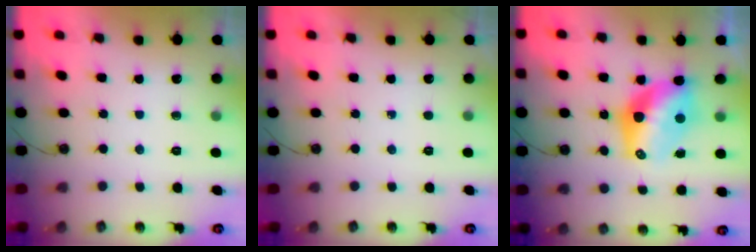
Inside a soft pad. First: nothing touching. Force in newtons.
{"total": 0.0}
{"total": 11.9, "press": 11.8, "slide": 1.2}